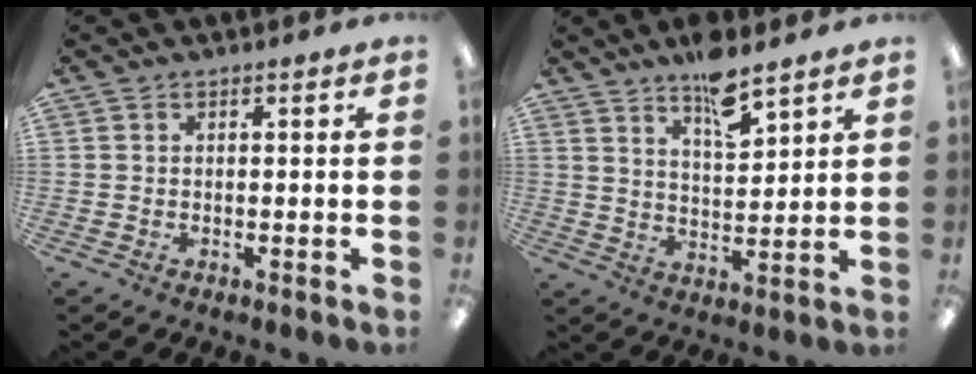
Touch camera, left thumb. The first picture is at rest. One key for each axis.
{"total": 9.1, "fx": 7.1, "fy": 2.7, "fz": 5.0, "tx": -0.071, "ty": -0.048, "tz": 0.119}